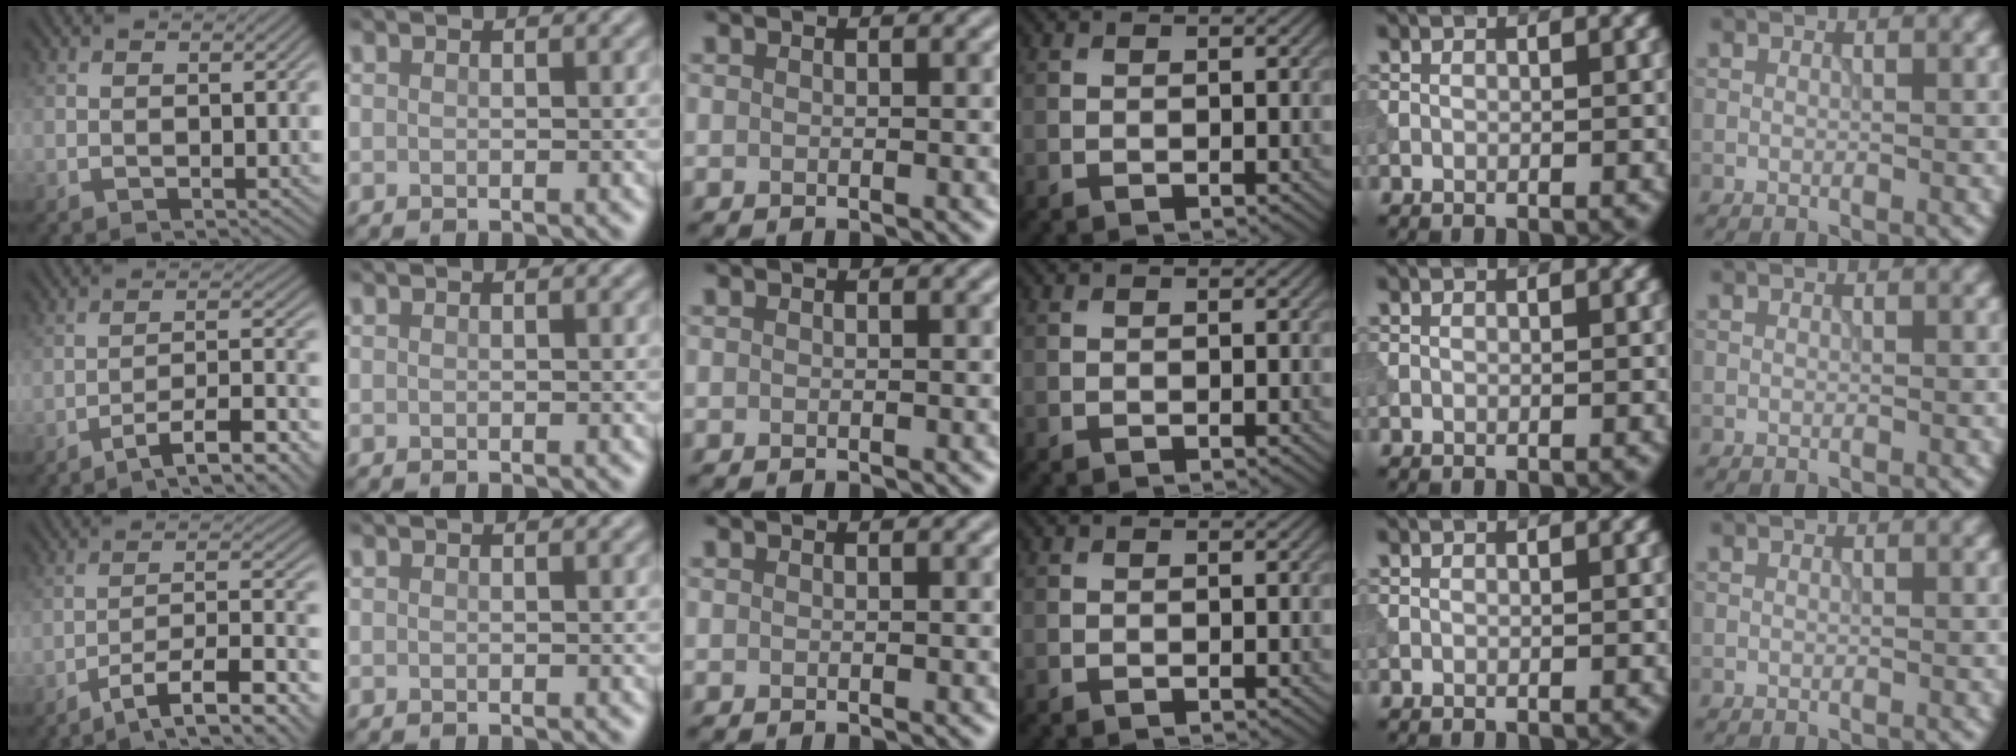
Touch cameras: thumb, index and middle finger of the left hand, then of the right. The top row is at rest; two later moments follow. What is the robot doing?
{"motion": "extract", "object": "tissue"}